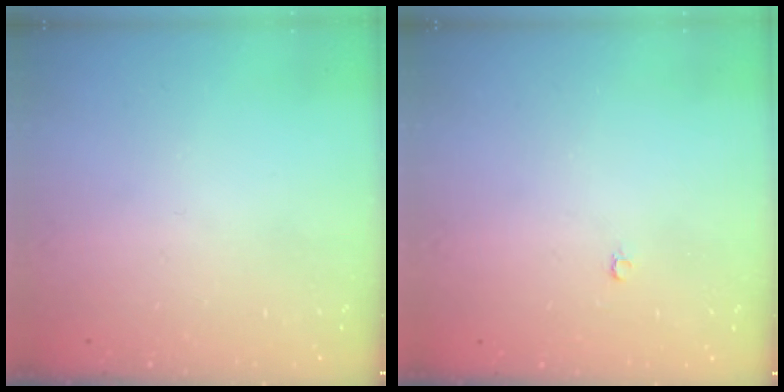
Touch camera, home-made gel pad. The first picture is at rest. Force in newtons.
{"total": 2.0, "press": 2.0, "slide": 0.4}